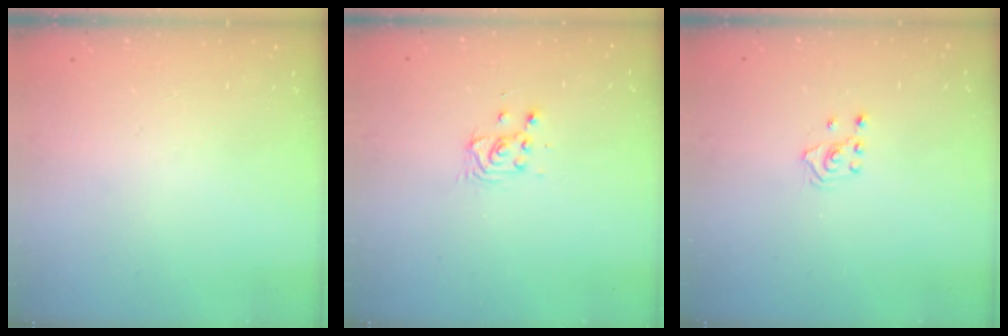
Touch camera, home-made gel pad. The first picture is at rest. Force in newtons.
{"total": 3.1, "press": 3.1, "slide": 0.2}
{"total": 2.1, "press": 1.8, "slide": 0.9}